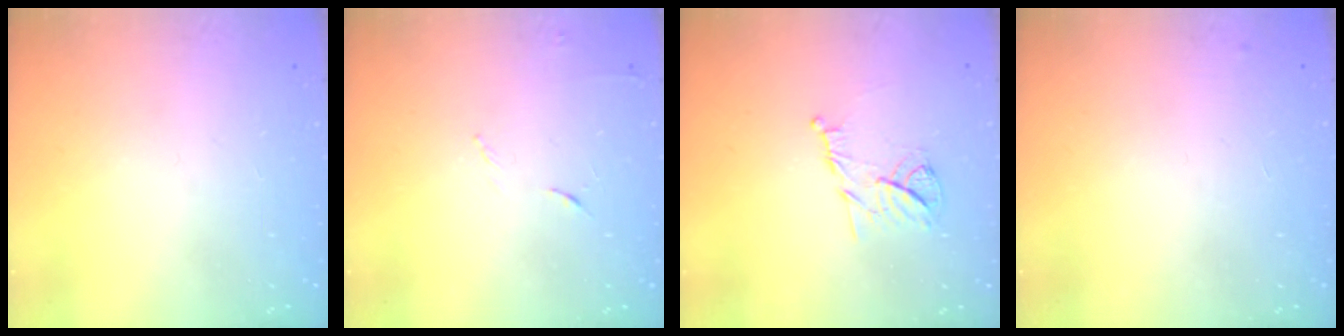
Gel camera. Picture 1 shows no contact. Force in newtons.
{"total": 4.8, "press": 4.7, "slide": 0.8}
{"total": 8.6, "press": 8.6, "slide": 0.7}
{"total": 3.2, "press": 3.2, "slide": 0.4}